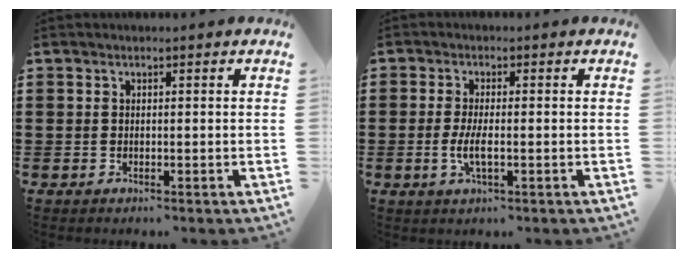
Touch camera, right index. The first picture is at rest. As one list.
[{"total": 3.7, "force": [-0.9, 0.8, 3.5], "torque": [-0.074, -0.005, -0.020]}]